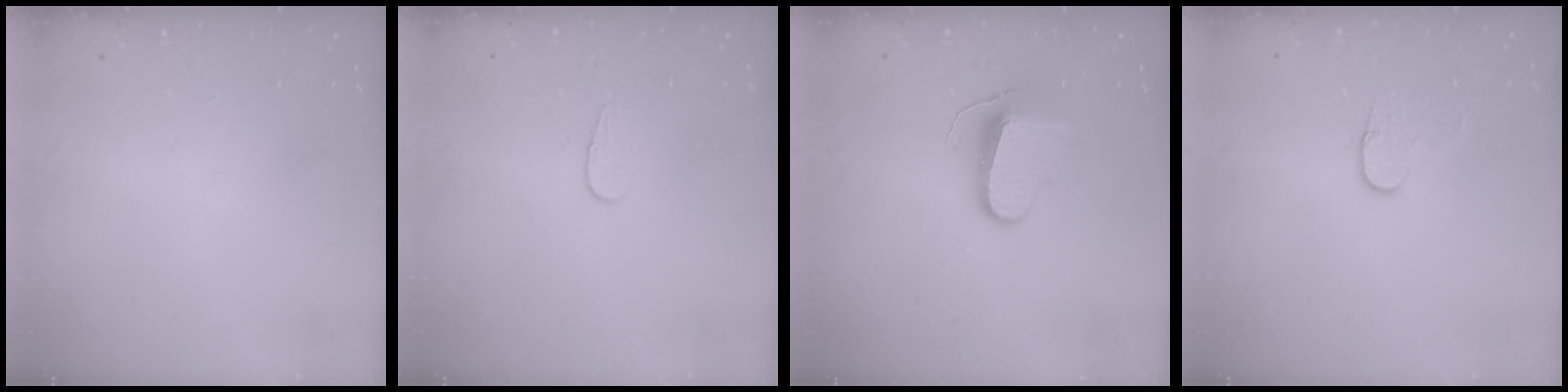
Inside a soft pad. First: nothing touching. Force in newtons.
{"total": 3.7, "press": 3.7, "slide": 0.3}
{"total": 9.5, "press": 9.5, "slide": 0.7}
{"total": 5.7, "press": 5.6, "slide": 0.6}